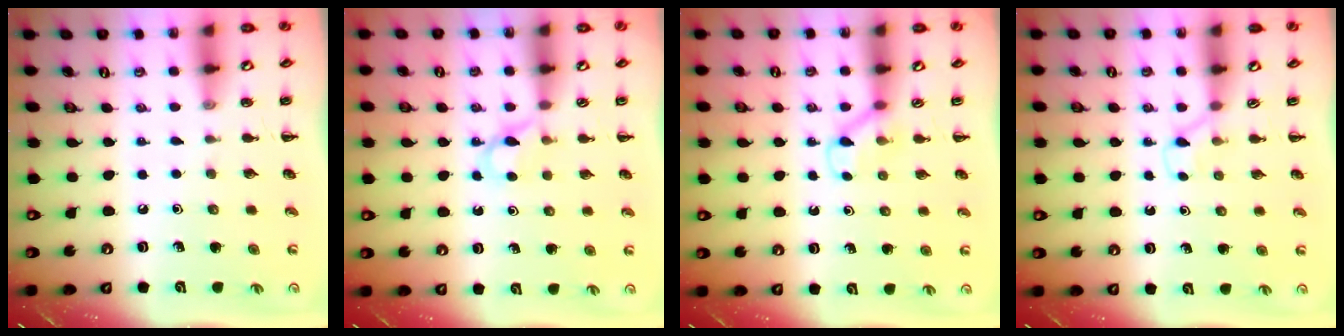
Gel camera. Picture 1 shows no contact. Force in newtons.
{"total": 3.8, "press": 3.6, "slide": 1.4}
{"total": 3.9, "press": 3.7, "slide": 1.4}
{"total": 2.9, "press": 2.7, "slide": 1.0}